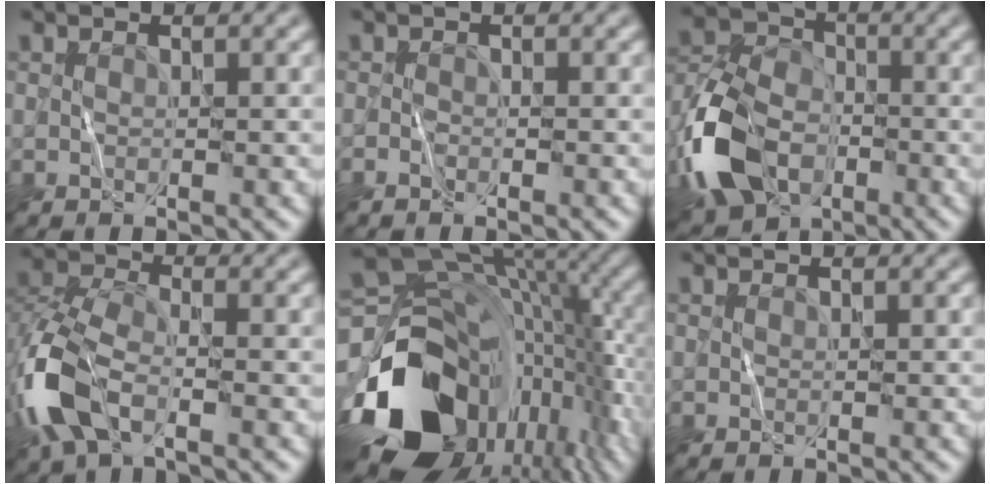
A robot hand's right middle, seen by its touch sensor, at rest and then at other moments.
{"total": 0.6, "force": [-0.6, 0.2, 0.0], "torque": [0.000, 0.004, -0.013]}
{"total": 9.7, "force": [-4.5, 6.3, 5.9], "torque": [-0.129, 0.001, -0.104]}
{"total": 7.9, "force": [-3.5, 4.2, 5.7], "torque": [-0.141, -0.003, -0.084]}
{"total": 18.2, "force": [-6.6, 12.2, 11.7], "torque": [-0.244, -0.046, -0.101]}
{"total": 0.0}